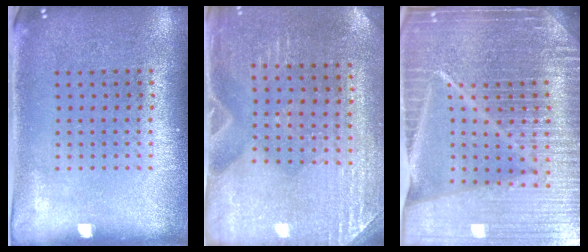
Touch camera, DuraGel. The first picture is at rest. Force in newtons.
{"total": 3.0, "press": 2.9, "slide": 0.7}
{"total": 7.0, "press": 6.0, "slide": 3.7}